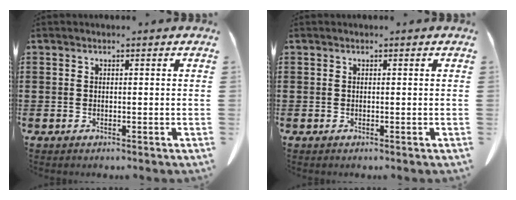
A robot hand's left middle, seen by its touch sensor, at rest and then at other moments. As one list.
[{"total": 0.0}]